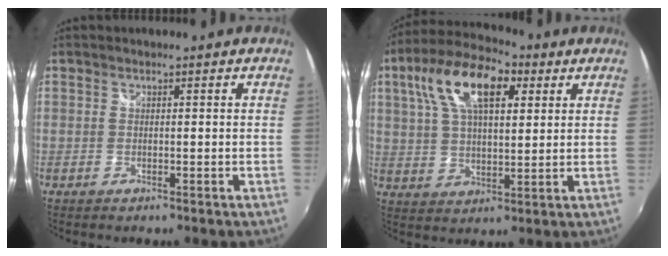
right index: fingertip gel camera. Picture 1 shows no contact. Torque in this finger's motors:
{"motor_torque": [1.20, 0.94, 0.38, 0.15]}